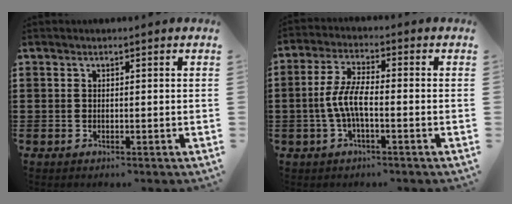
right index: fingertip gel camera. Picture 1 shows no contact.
{"total": 5.7, "force": [-1.6, 1.5, 5.3], "torque": [-0.126, -0.009, -0.039]}